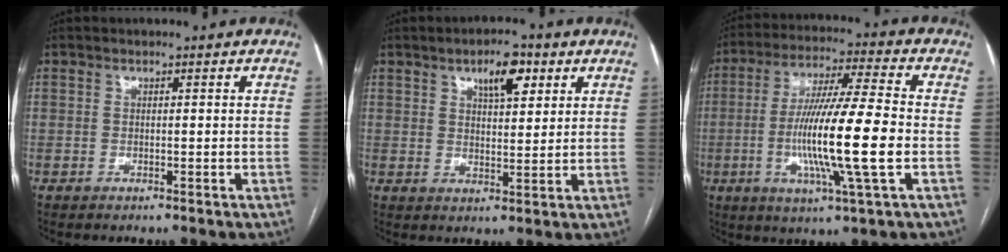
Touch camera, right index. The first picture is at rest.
{"total": 6.4, "force": [3.4, 2.3, 4.9], "torque": [-0.080, 0.007, 0.052]}
{"total": 15.6, "force": [-2.6, 0.0, 15.4], "torque": [-0.288, -0.010, -0.054]}